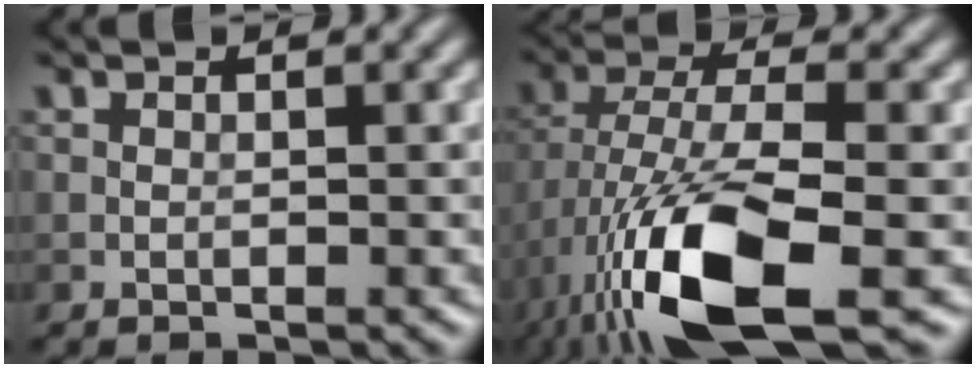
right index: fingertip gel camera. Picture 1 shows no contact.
{"total": 12.3, "force": [-5.5, 4.2, 10.2], "torque": [-0.209, -0.009, -0.103]}